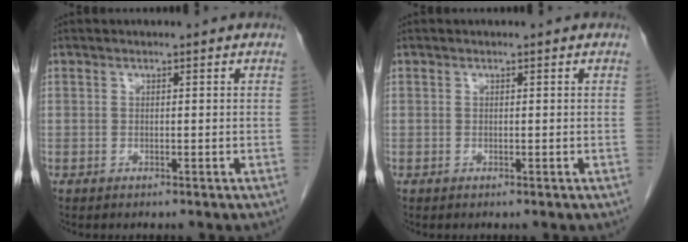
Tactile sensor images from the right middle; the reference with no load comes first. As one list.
[{"total": 0.0}]